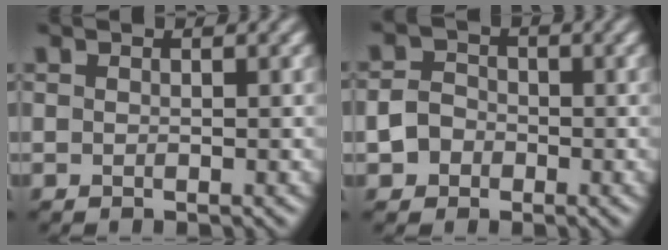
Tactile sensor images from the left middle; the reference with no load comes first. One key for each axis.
{"total": 2.6, "fx": -1.1, "fy": 2.2, "fz": 0.8, "tx": -0.001, "ty": 0.003, "tz": -0.028}